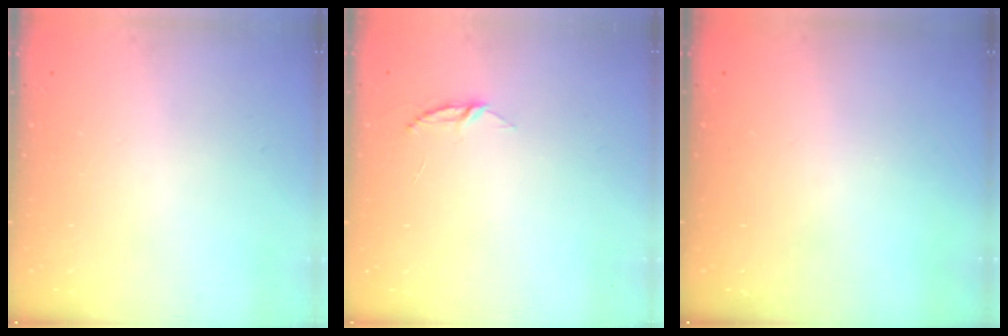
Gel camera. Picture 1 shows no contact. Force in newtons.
{"total": 3.9, "press": 3.8, "slide": 0.4}
{"total": 0.0}